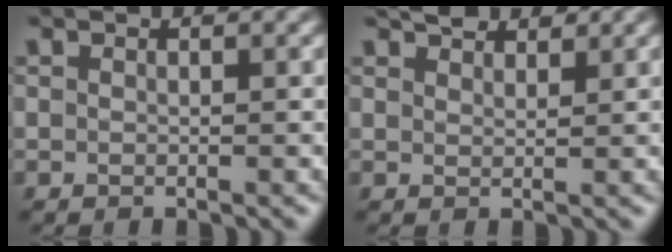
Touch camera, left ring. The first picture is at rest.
{"total": 2.3, "force": [2.1, 0.8, 0.8], "torque": [-0.010, 0.007, 0.038]}